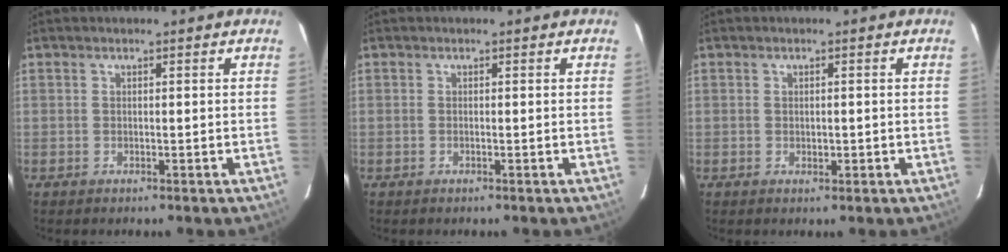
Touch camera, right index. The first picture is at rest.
{"total": 0.0}
{"total": 1.1, "force": [-0.1, 0.7, 0.8], "torque": [-0.011, -0.001, 0.000]}